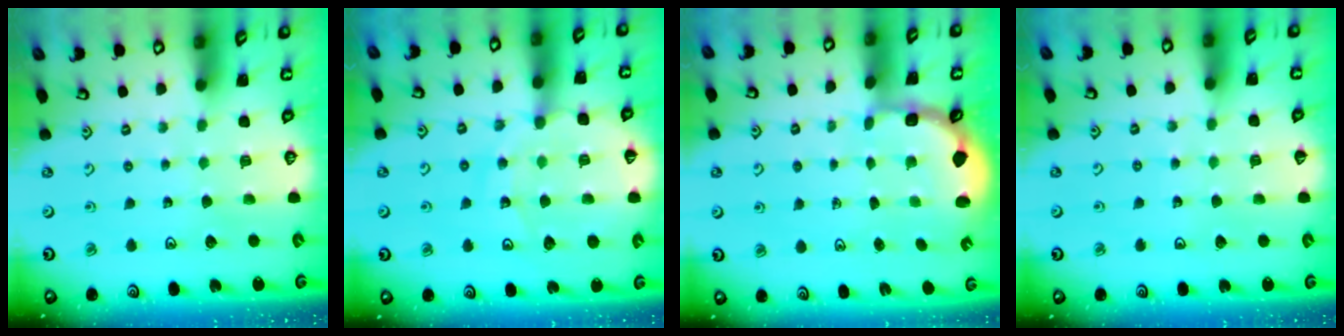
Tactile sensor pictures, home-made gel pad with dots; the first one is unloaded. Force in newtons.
{"total": 14.2, "press": 13.8, "slide": 3.4}
{"total": 2.6, "press": 2.0, "slide": 1.7}
{"total": 2.3, "press": 2.3, "slide": 0.2}